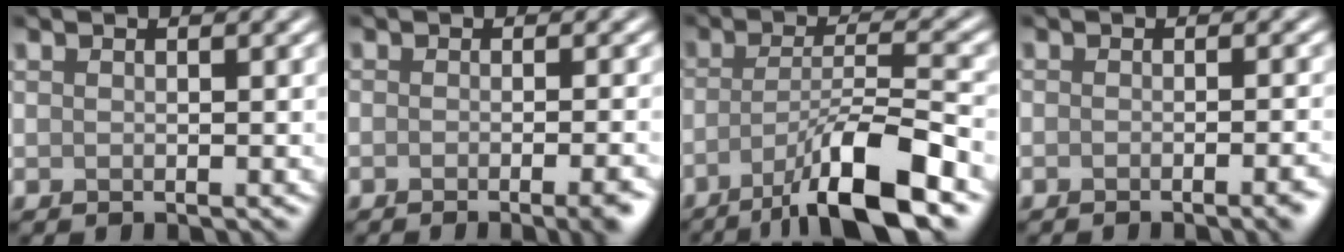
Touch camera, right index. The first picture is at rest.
{"total": 4.1, "force": [-2.4, 1.1, 3.1], "torque": [-0.017, 0.002, -0.027]}
{"total": 8.6, "force": [-5.3, 1.3, 6.7], "torque": [-0.104, 0.006, -0.098]}
{"total": 2.4, "force": [-1.7, 0.3, 1.7], "torque": [-0.017, -0.001, -0.025]}